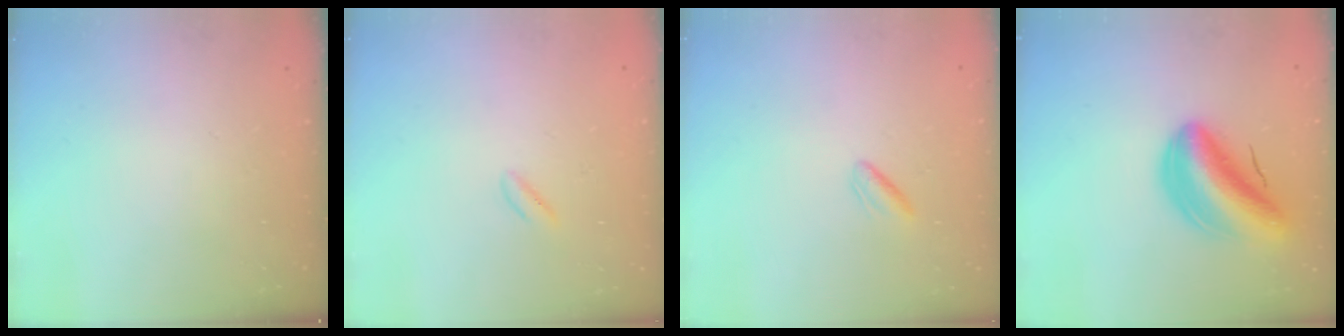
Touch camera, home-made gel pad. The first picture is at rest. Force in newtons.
{"total": 0.7, "press": 0.3, "slide": 0.6}
{"total": 2.3, "press": 1.9, "slide": 1.2}
{"total": 13.6, "press": 13.0, "slide": 4.0}